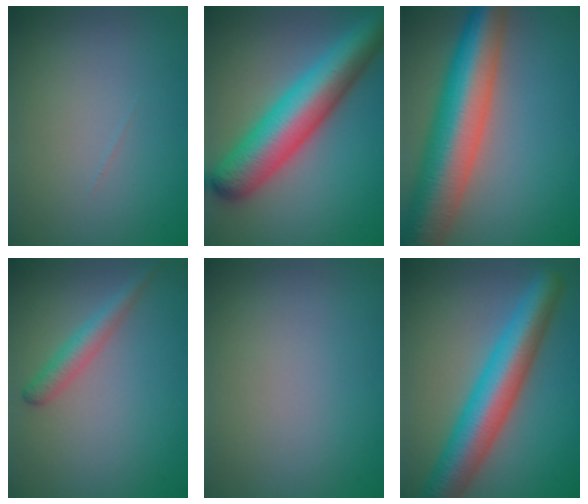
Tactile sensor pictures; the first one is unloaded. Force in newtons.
{"total": 10.1, "press": 10.1, "slide": 0.4}
{"total": 11.8, "press": 11.7, "slide": 0.4}
{"total": 2.2, "press": 2.2, "slide": 0.1}
{"total": 0.0}
{"total": 8.5, "press": 8.5, "slide": 0.2}